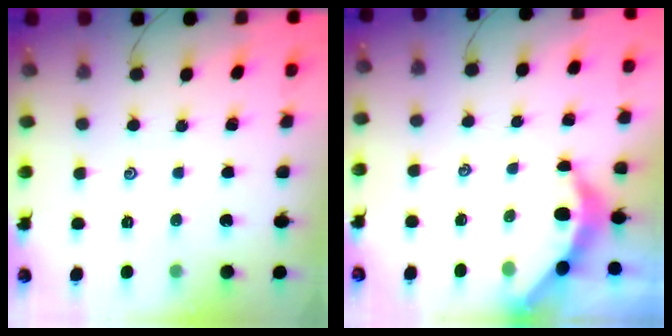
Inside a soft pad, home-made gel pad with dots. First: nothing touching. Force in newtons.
{"total": 4.0, "press": 3.9, "slide": 0.5}